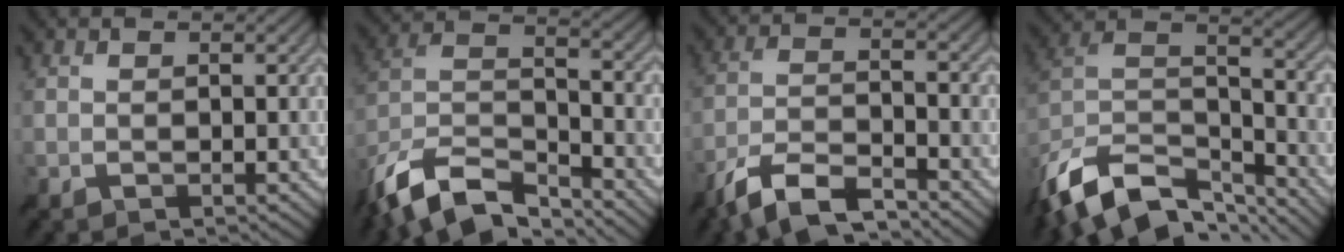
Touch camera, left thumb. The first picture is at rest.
{"total": 13.4, "force": [-10.5, 4.4, 7.0], "torque": [-0.155, -0.005, -0.208]}
{"total": 8.4, "force": [-6.7, 2.2, 4.6], "torque": [-0.094, -0.004, -0.139]}
{"total": 15.5, "force": [-11.2, 7.3, 8.0], "torque": [-0.218, -0.013, -0.188]}